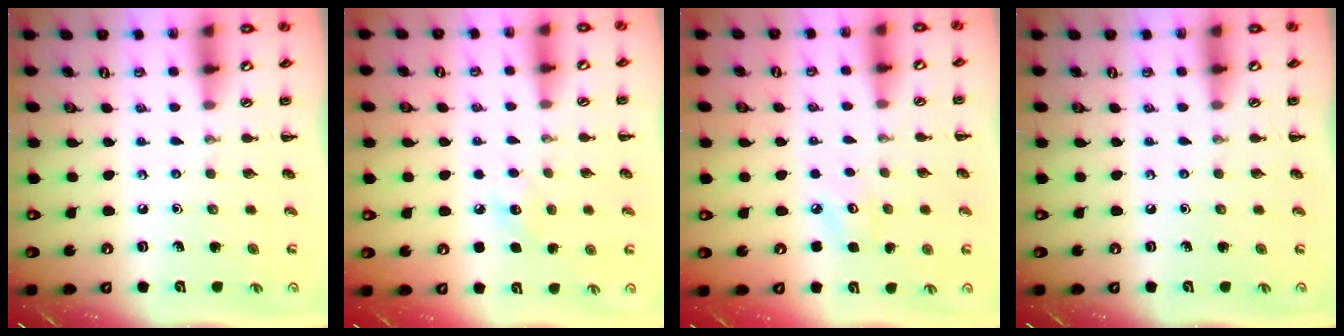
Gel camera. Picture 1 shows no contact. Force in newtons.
{"total": 6.8, "press": 6.7, "slide": 1.6}
{"total": 3.4, "press": 3.3, "slide": 0.8}
{"total": 0.0}